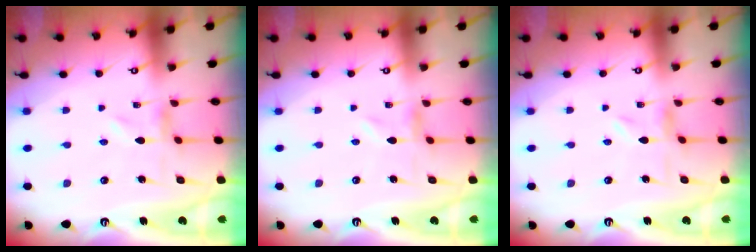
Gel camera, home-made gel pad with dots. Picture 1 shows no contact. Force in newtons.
{"total": 0.0}
{"total": 0.8, "press": 0.8, "slide": 0.2}